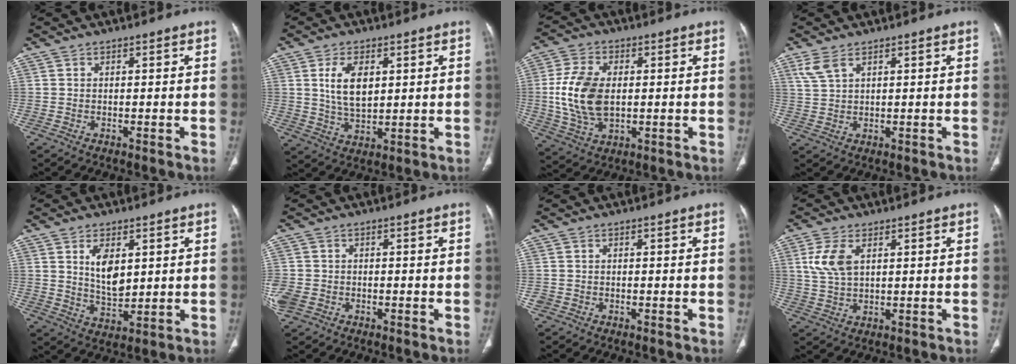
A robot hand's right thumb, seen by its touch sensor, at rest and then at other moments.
{"total": 7.9, "force": [2.2, 4.3, 6.2], "torque": [-0.108, -0.012, 0.048]}
{"total": 12.5, "force": [0.3, 7.7, 9.9], "torque": [-0.203, 0.000, 0.012]}
{"total": 3.6, "force": [2.2, 1.6, 2.3], "torque": [-0.056, 0.003, 0.056]}
{"total": 7.6, "force": [2.4, 4.1, 5.9], "torque": [-0.086, -0.018, 0.051]}
{"total": 5.4, "force": [-2.0, 4.4, 2.4], "torque": [-0.067, 0.011, -0.032]}
{"total": 1.2, "force": [-0.6, 1.0, 0.2], "torque": [-0.003, 0.003, -0.014]}
{"total": 6.1, "force": [1.9, 3.3, 4.8], "torque": [-0.111, -0.002, 0.042]}